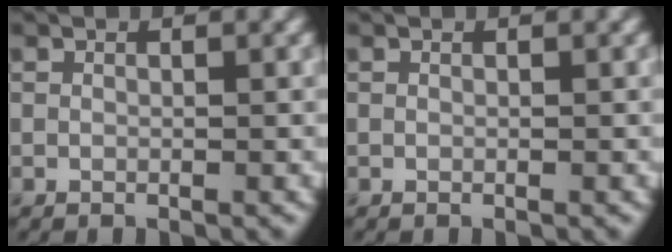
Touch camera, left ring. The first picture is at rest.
{"total": 0.0}